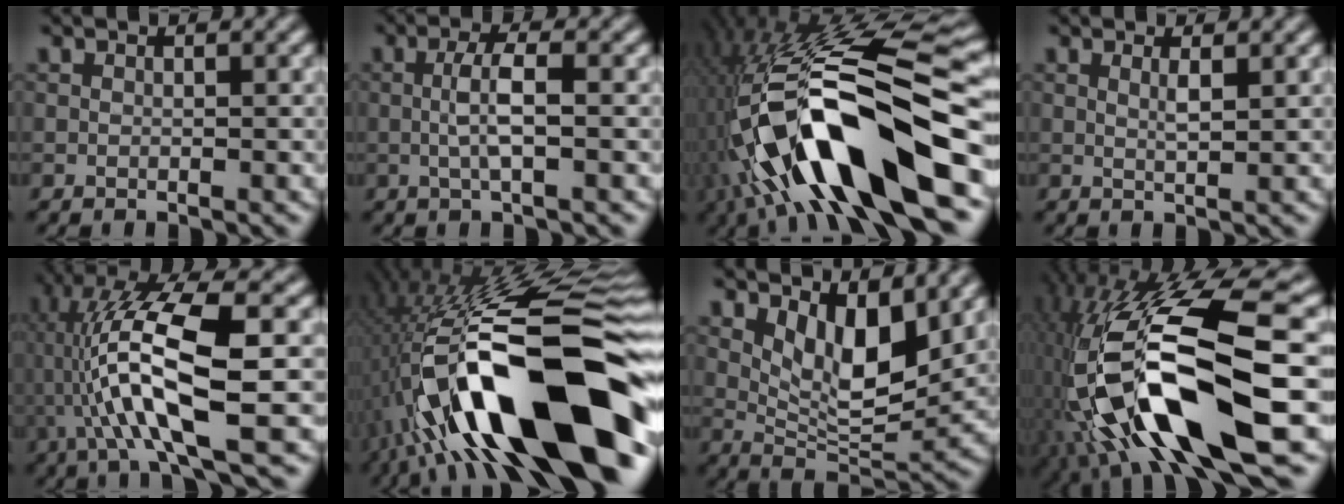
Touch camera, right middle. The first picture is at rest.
{"total": 2.7, "force": [-0.3, 0.4, 2.6], "torque": [-0.053, 0.010, -0.002]}
{"total": 14.7, "force": [-6.2, 5.1, 12.3], "torque": [-0.206, 0.015, -0.096]}
{"total": 0.9, "force": [0.6, 0.0, 0.7], "torque": [-0.015, 0.004, 0.014]}
{"total": 12.0, "force": [-1.3, 2.7, 11.7], "torque": [-0.225, 0.022, -0.013]}
{"total": 18.7, "force": [-6.1, 5.9, 16.7], "torque": [-0.267, 0.042, -0.098]}
{"total": 5.9, "force": [2.4, 2.6, 4.6], "torque": [-0.081, -0.012, 0.055]}
{"total": 15.1, "force": [-5.0, 5.2, 13.2], "torque": [-0.238, -0.010, -0.067]}